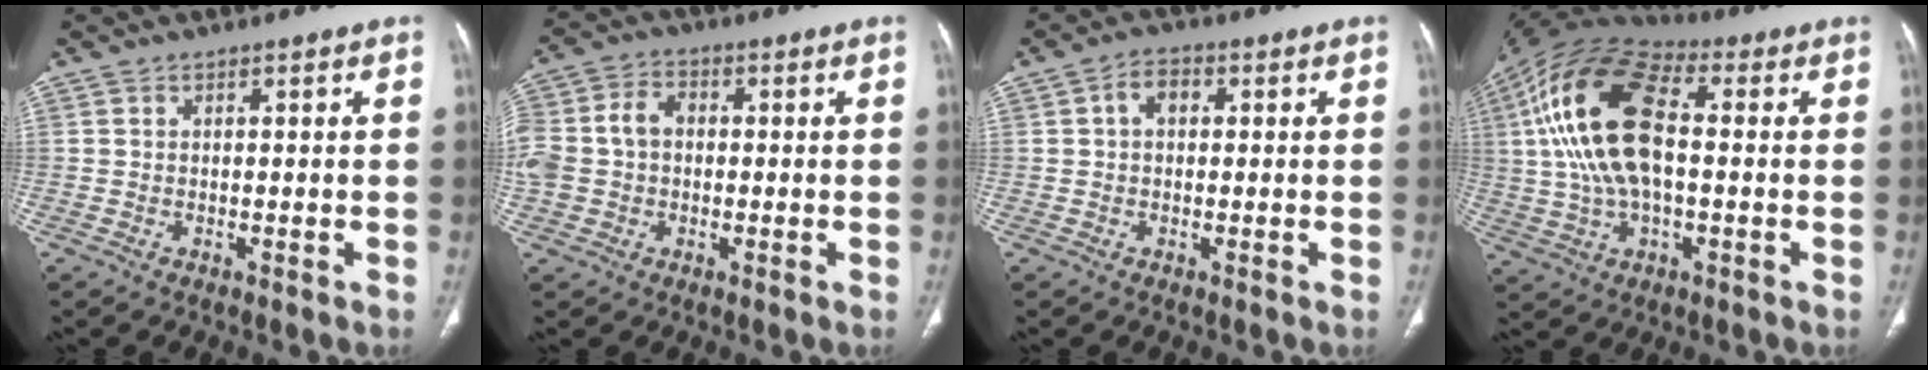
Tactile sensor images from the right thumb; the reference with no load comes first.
{"total": 11.5, "force": [-0.1, 9.1, 7.0], "torque": [-0.159, 0.032, -0.003]}
{"total": 3.9, "force": [0.6, 2.6, 2.7], "torque": [-0.042, 0.015, 0.007]}
{"total": 20.7, "force": [2.2, 10.6, 17.7], "torque": [-0.351, 0.024, 0.033]}